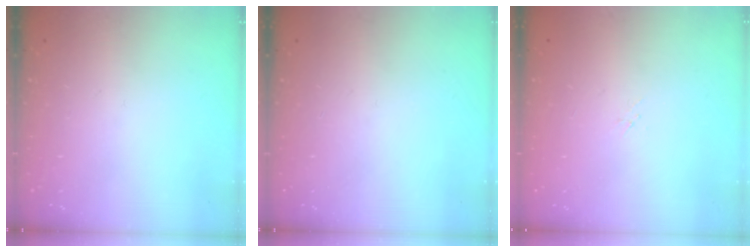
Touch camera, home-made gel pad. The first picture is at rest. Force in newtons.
{"total": 0.0}
{"total": 1.7, "press": 1.6, "slide": 0.2}